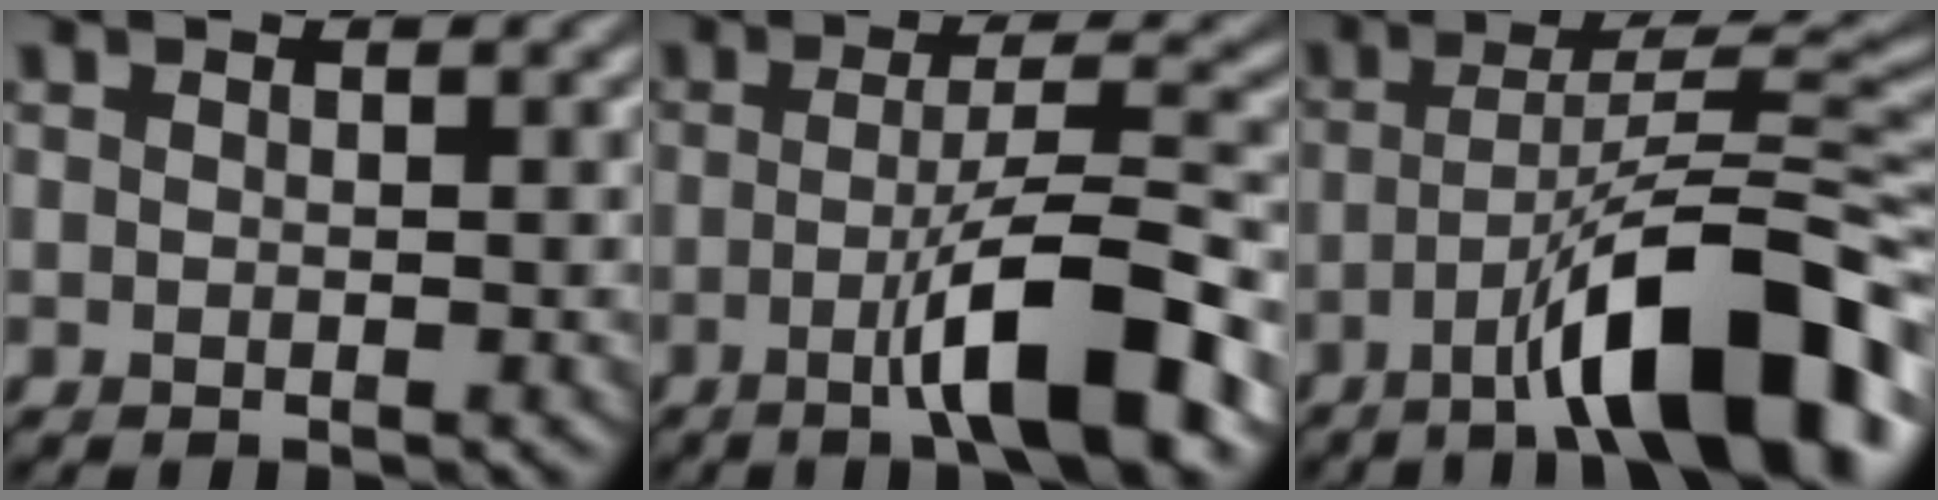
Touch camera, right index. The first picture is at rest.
{"total": 8.6, "force": [-2.9, 1.4, 7.9], "torque": [-0.121, 0.010, -0.054]}
{"total": 11.7, "force": [-5.9, 2.4, 9.8], "torque": [-0.141, 0.021, -0.095]}